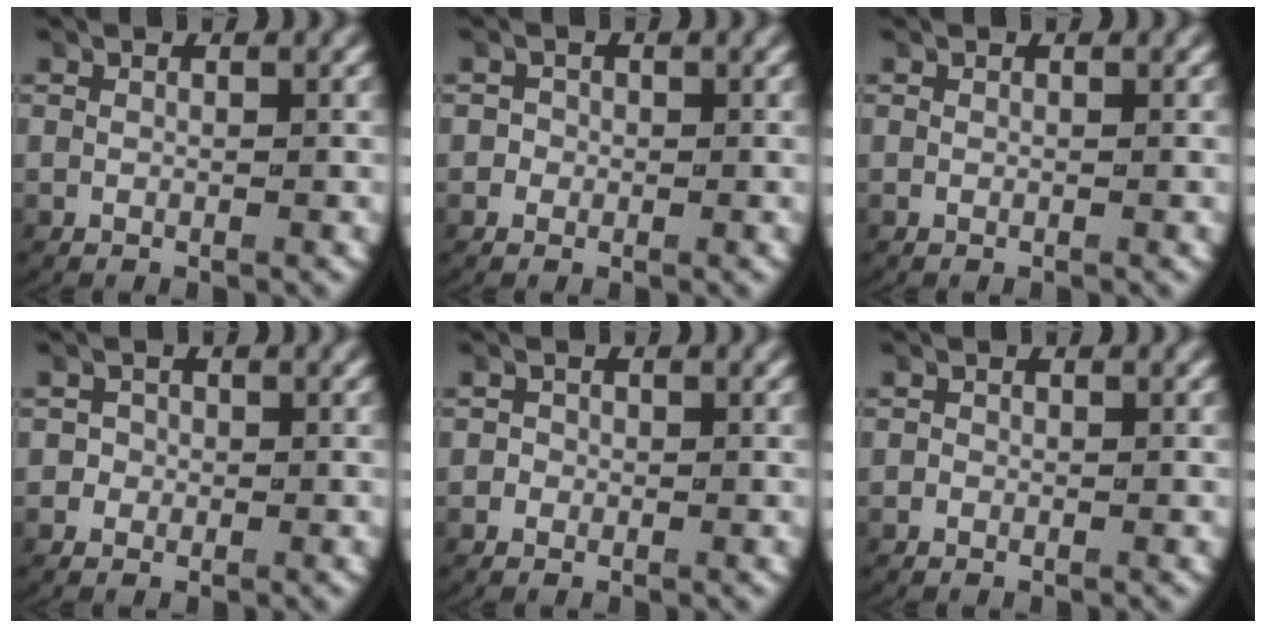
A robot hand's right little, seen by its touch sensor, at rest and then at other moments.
{"total": 0.7, "force": [-0.4, 0.6, 0.0], "torque": [-0.005, -0.005, -0.007]}
{"total": 0.0}
{"total": 1.0, "force": [-0.3, 0.9, 0.1], "torque": [-0.008, -0.004, -0.006]}
{"total": 0.5, "force": [-0.4, 0.4, 0.0], "torque": [-0.007, -0.006, -0.006]}
{"total": 0.0}